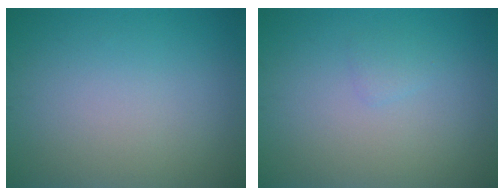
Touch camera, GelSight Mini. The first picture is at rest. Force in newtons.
{"total": 0.8, "press": 0.8, "slide": 0.0}